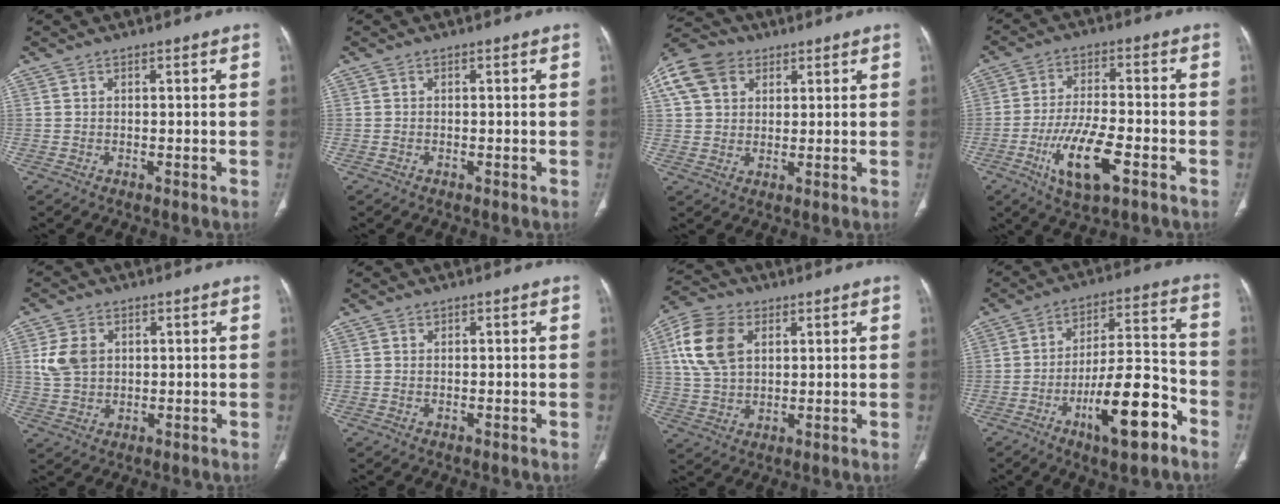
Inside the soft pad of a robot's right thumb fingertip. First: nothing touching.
{"total": 0.0}
{"total": 12.7, "force": [5.5, 9.4, 6.5], "torque": [-0.124, 0.015, 0.097]}
{"total": 12.2, "force": [-5.1, 4.2, 10.3], "torque": [-0.192, 0.014, -0.087]}
{"total": 6.5, "force": [1.5, 4.8, 4.0], "torque": [-0.066, -0.001, 0.034]}
{"total": 0.0}
{"total": 12.1, "force": [3.8, 8.0, 8.2], "torque": [-0.156, 0.003, 0.072]}
{"total": 15.7, "force": [-7.8, 4.8, 12.8], "torque": [-0.191, 0.055, -0.122]}